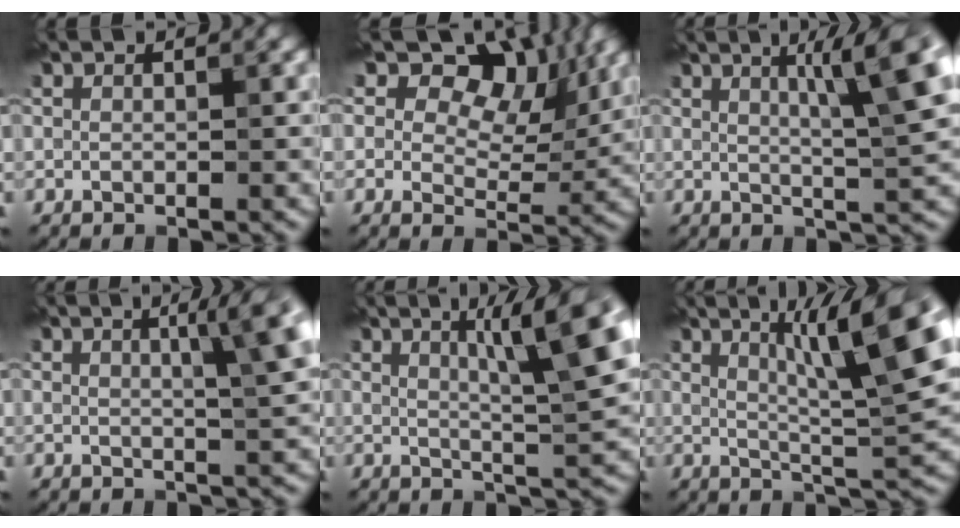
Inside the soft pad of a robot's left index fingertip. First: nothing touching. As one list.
[{"total": 10.1, "force": [5.4, 6.1, 6.0], "torque": [-0.076, 0.011, 0.066]}, {"total": 8.5, "force": [3.1, 1.5, 7.7], "torque": [-0.086, 0.015, 0.047]}, {"total": 6.1, "force": [2.0, 1.3, 5.6], "torque": [-0.056, 0.013, 0.025]}, {"total": 9.2, "force": [3.7, 1.6, 8.3], "torque": [-0.102, 0.016, 0.060]}, {"total": 10.2, "force": [4.1, 1.7, 9.2], "torque": [-0.123, 0.011, 0.070]}]